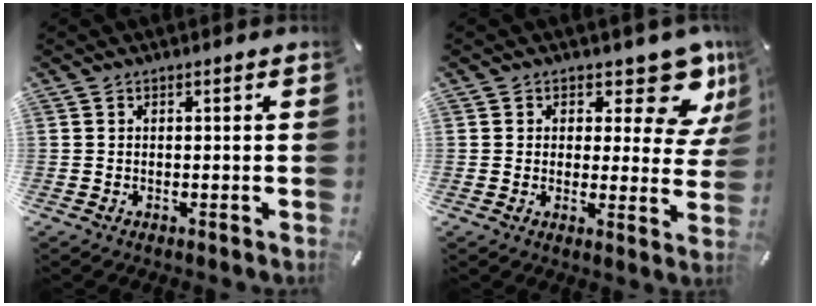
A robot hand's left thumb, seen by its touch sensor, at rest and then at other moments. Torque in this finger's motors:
{"motor_torque": [0.11, 0.17, 0.17, 0.02, 0.01]}